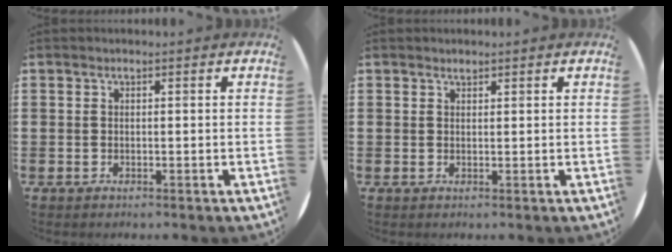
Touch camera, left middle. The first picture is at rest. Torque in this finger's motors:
{"motor_torque": [0.10, -0.07, -0.02, 0.00]}